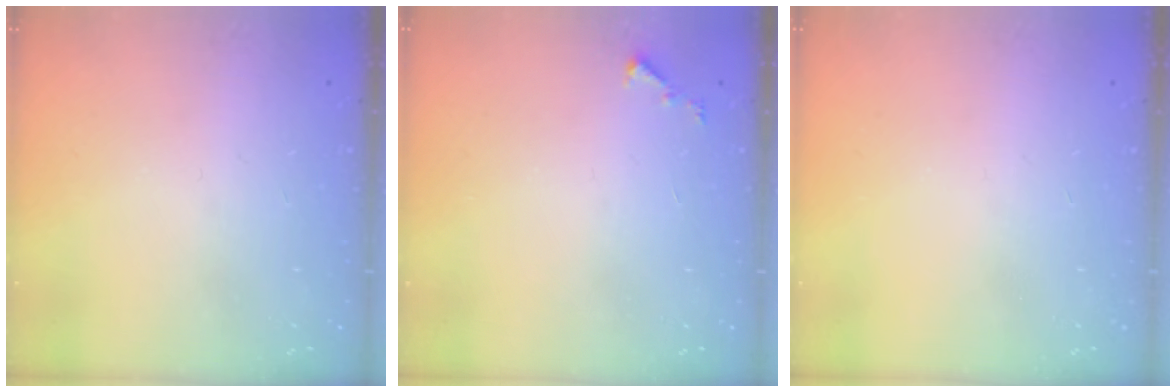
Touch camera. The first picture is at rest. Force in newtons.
{"total": 3.3, "press": 3.3, "slide": 0.3}
{"total": 0.0}